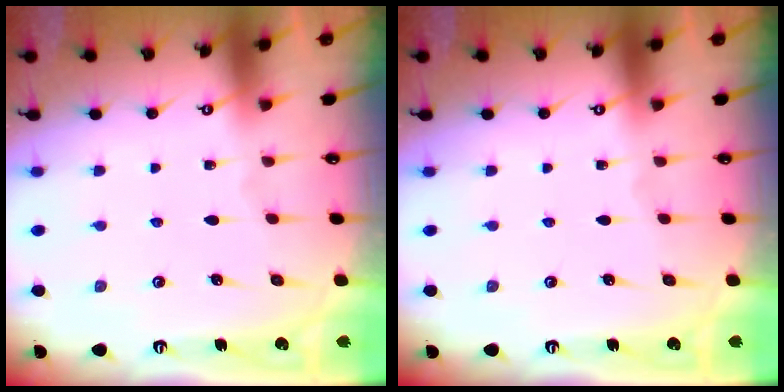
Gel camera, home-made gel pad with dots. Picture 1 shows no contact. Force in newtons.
{"total": 0.0}